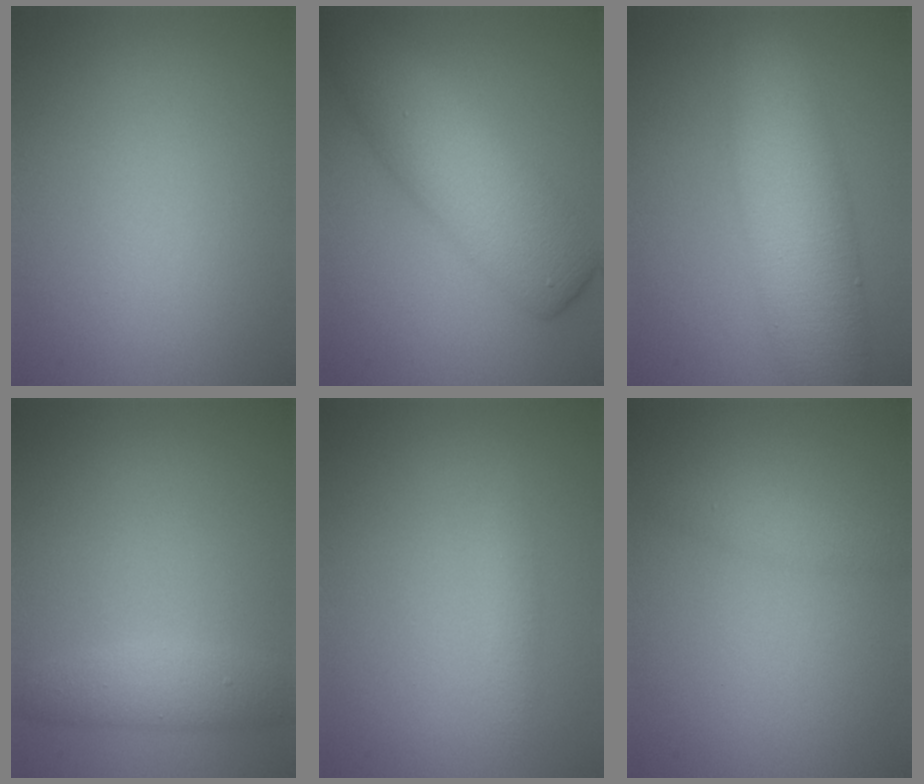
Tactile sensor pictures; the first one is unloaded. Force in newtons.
{"total": 7.5, "press": 7.5, "slide": 0.2}
{"total": 8.4, "press": 8.4, "slide": 0.3}
{"total": 2.8, "press": 2.8, "slide": 0.0}
{"total": 1.1, "press": 1.1, "slide": 0.0}
{"total": 1.6, "press": 1.6, "slide": 0.1}